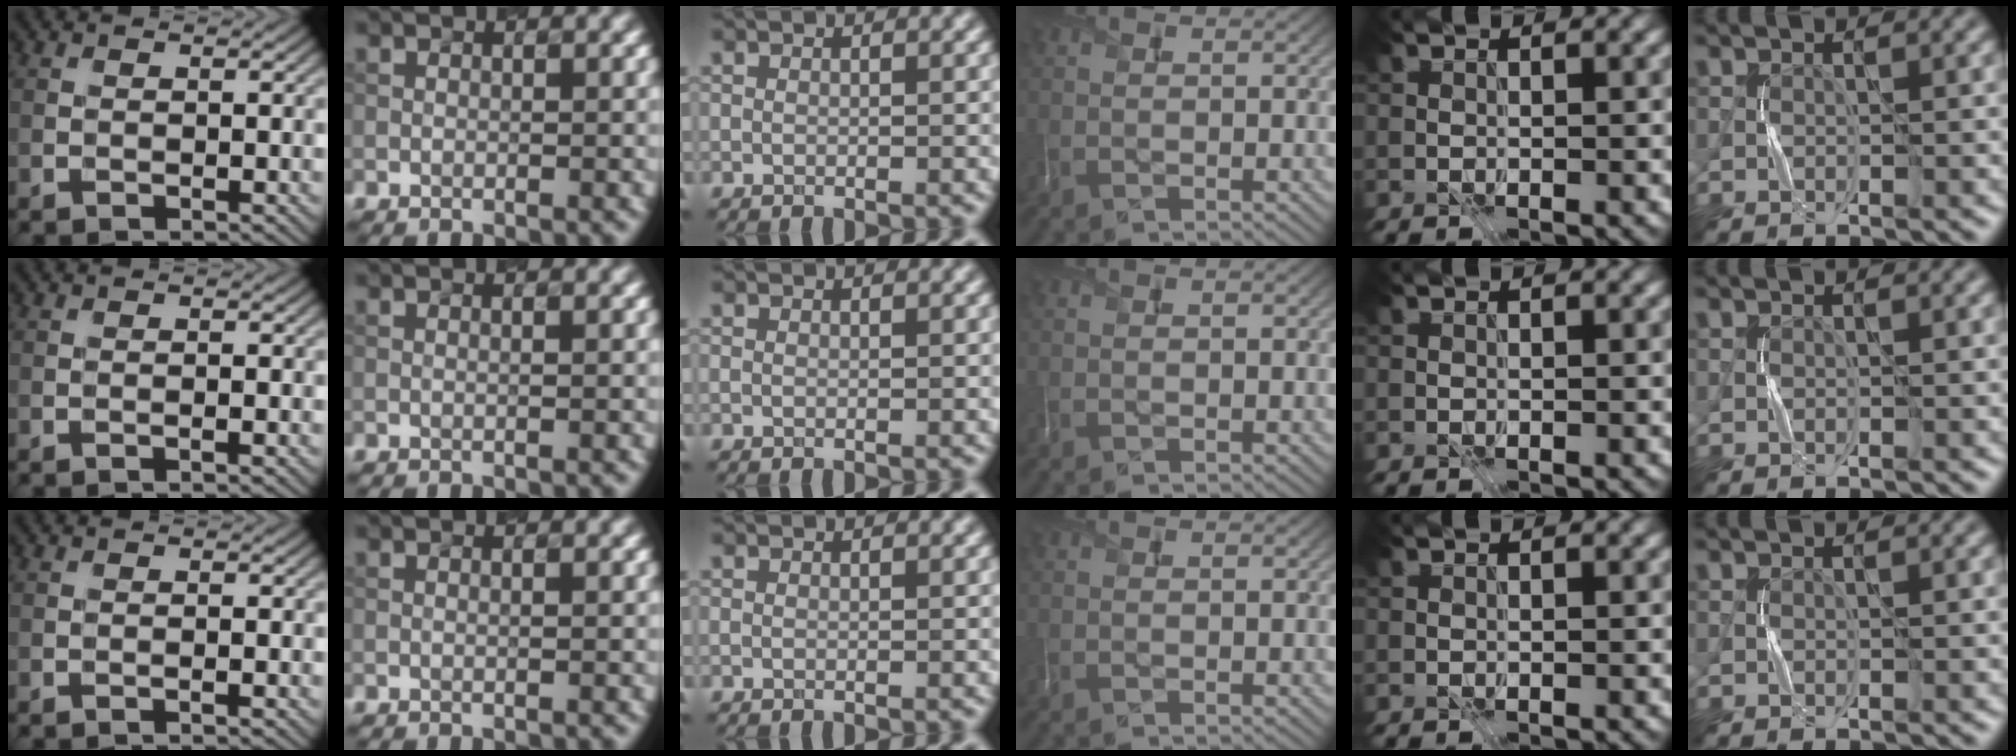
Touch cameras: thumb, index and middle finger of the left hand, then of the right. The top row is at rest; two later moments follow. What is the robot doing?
{"motion": "press", "object": "grip strengthener"}